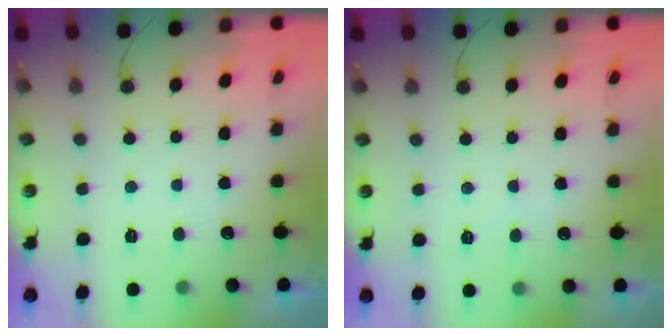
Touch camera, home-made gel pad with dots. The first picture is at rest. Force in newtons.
{"total": 4.1, "press": 4.0, "slide": 0.8}